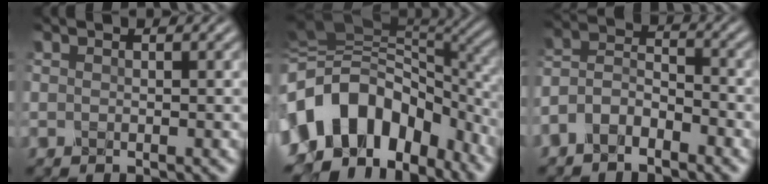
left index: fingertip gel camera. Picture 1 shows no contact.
{"total": 14.3, "force": [-4.3, 10.1, 9.1], "torque": [-0.182, -0.003, -0.073]}
{"total": 4.1, "force": [-2.8, 2.0, 2.2], "torque": [-0.041, 0.007, -0.065]}